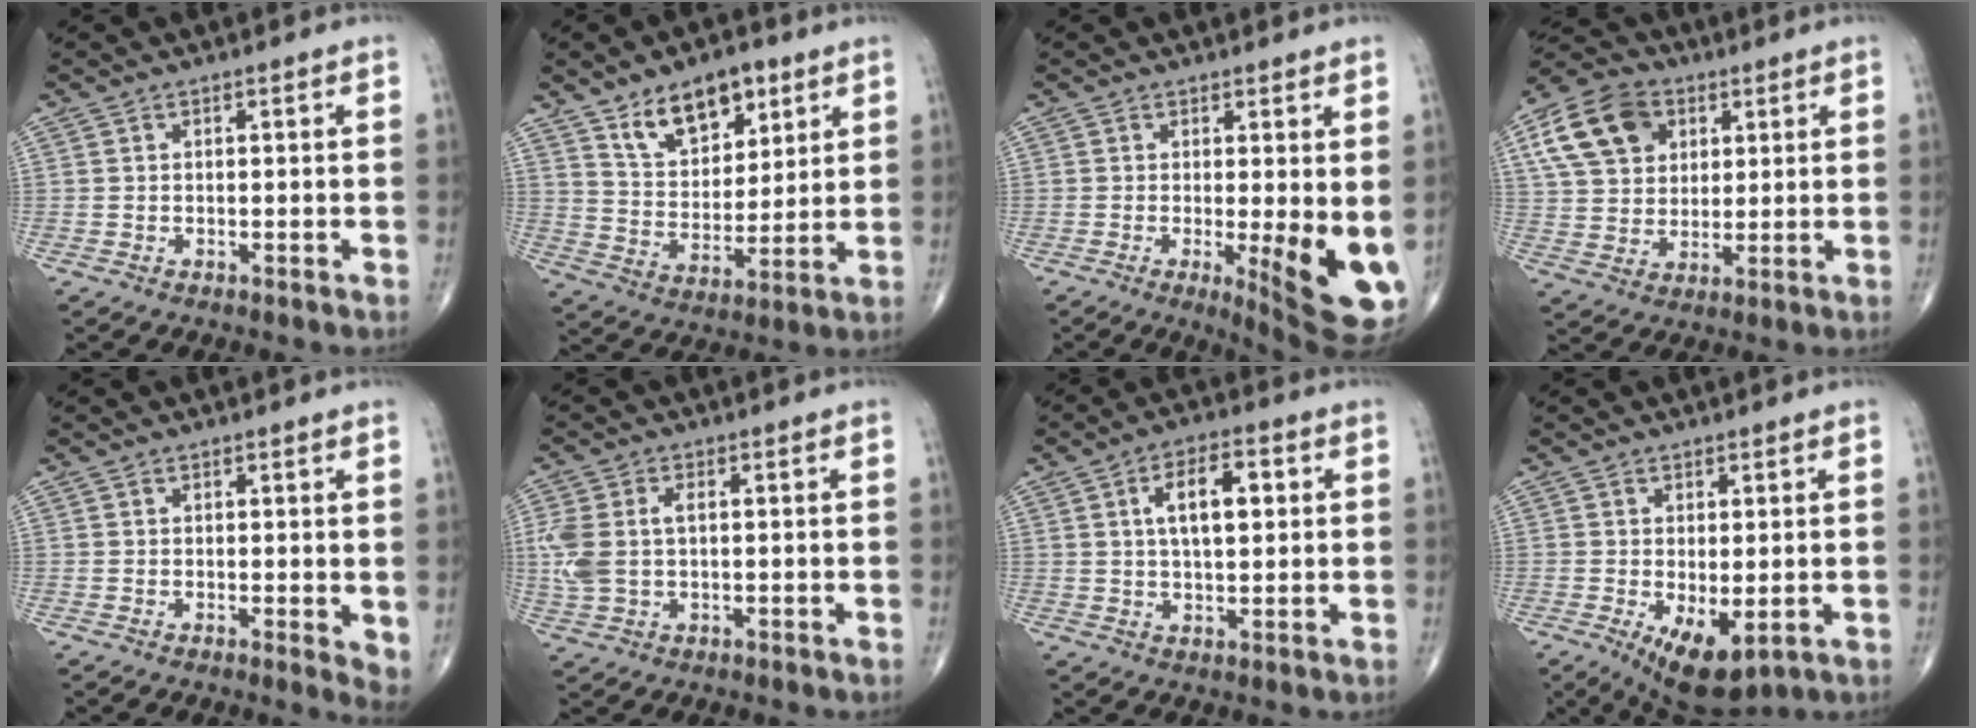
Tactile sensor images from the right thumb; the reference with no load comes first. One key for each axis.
{"total": 13.3, "fx": 7.7, "fy": 7.3, "fz": 8.0, "tx": -0.096, "ty": -0.044, "tz": 0.139}
{"total": 11.5, "fx": -1.2, "fy": 3.1, "fz": 11.0, "tx": -0.142, "ty": -0.025, "tz": -0.008}
{"total": 14.1, "fx": 5.4, "fy": 10.4, "fz": 7.9, "tx": -0.133, "ty": -0.001, "tz": 0.094}
{"total": 3.3, "fx": 0.7, "fy": 1.2, "fz": 3.0, "tx": -0.040, "ty": -0.012, "tz": 0.009}
{"total": 7.7, "fx": 0.6, "fy": 4.7, "fz": 6.1, "tx": -0.161, "ty": 0.013, "tz": 0.016}
{"total": 8.6, "fx": 2.1, "fy": 4.0, "fz": 7.4, "tx": -0.109, "ty": 0.002, "tz": 0.030}
{"total": 8.4, "fx": -2.4, "fy": 3.8, "fz": 7.2, "tx": -0.110, "ty": -0.017, "tz": -0.024}